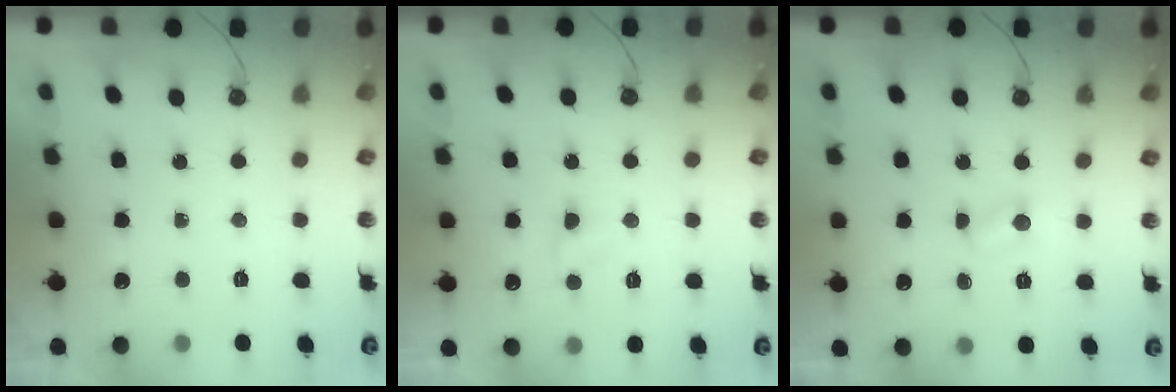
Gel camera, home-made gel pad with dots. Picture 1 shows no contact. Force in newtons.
{"total": 3.8, "press": 3.8, "slide": 0.6}
{"total": 2.5, "press": 2.5, "slide": 0.3}